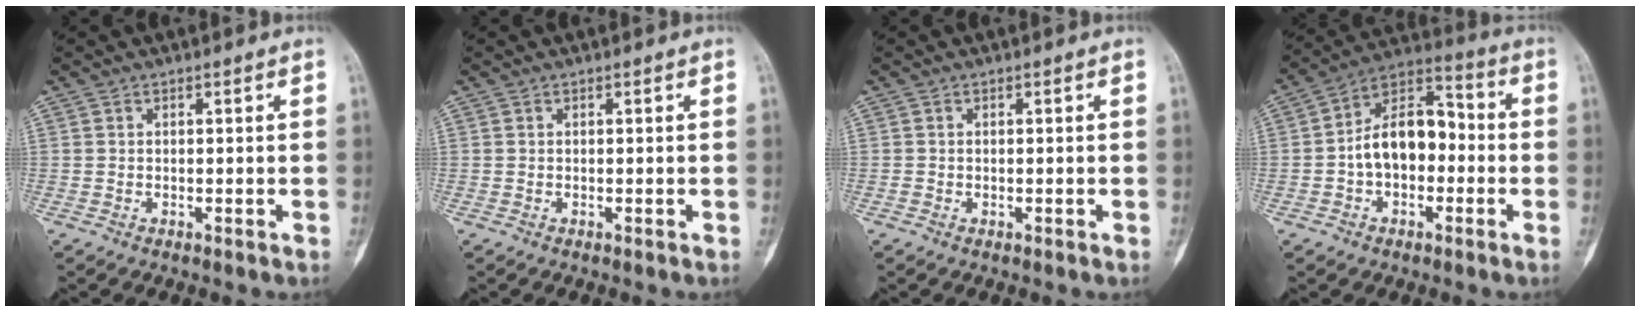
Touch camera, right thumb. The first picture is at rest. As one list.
[{"total": 0.0}, {"total": 0.0}, {"total": 13.2, "force": [-1.6, 8.4, 10.1], "torque": [-0.145, 0.048, -0.036]}]